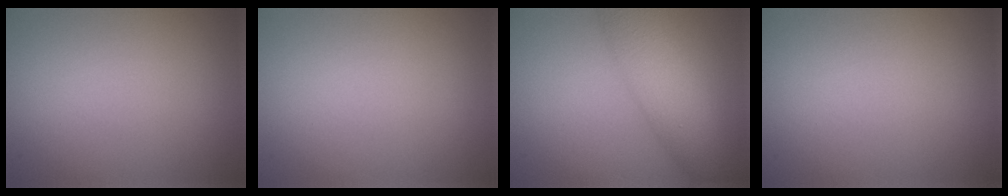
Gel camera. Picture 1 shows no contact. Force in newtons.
{"total": 0.0}
{"total": 6.7, "press": 6.7, "slide": 0.3}
{"total": 0.0}